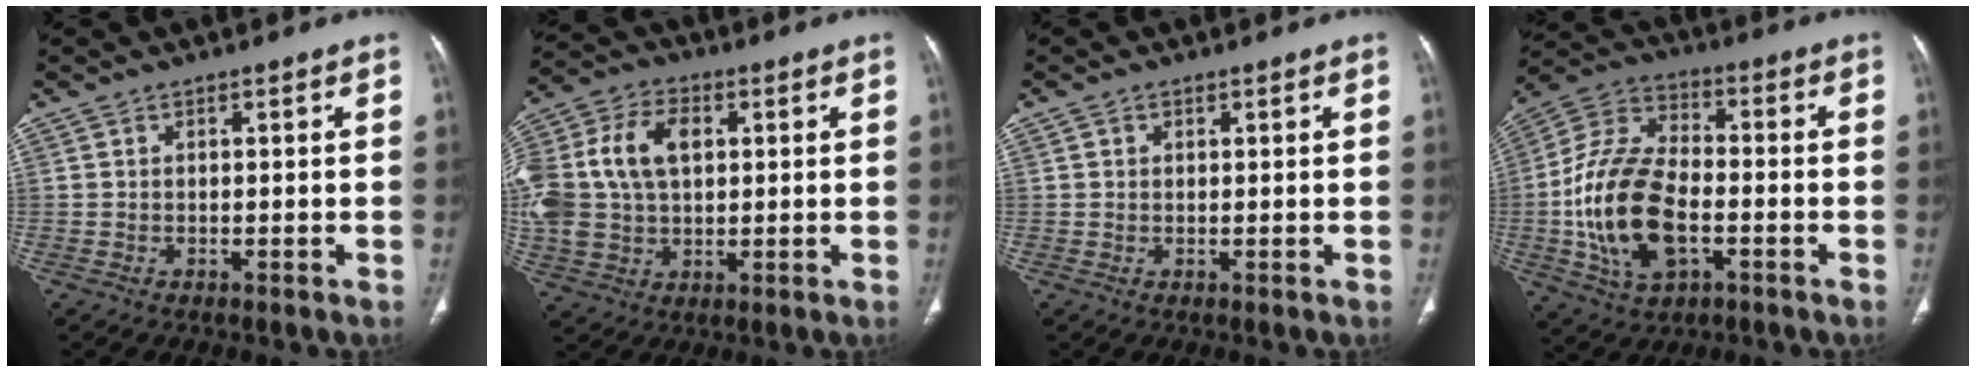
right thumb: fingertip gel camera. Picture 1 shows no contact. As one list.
[{"total": 22.9, "force": [4.1, 16.0, 15.9], "torque": [-0.378, 0.036, 0.086]}, {"total": 0.8, "force": [0.4, 0.7, 0.2], "torque": [0.001, -0.001, 0.007]}, {"total": 18.5, "force": [-3.8, 10.6, 14.7], "torque": [-0.286, 0.021, -0.069]}]